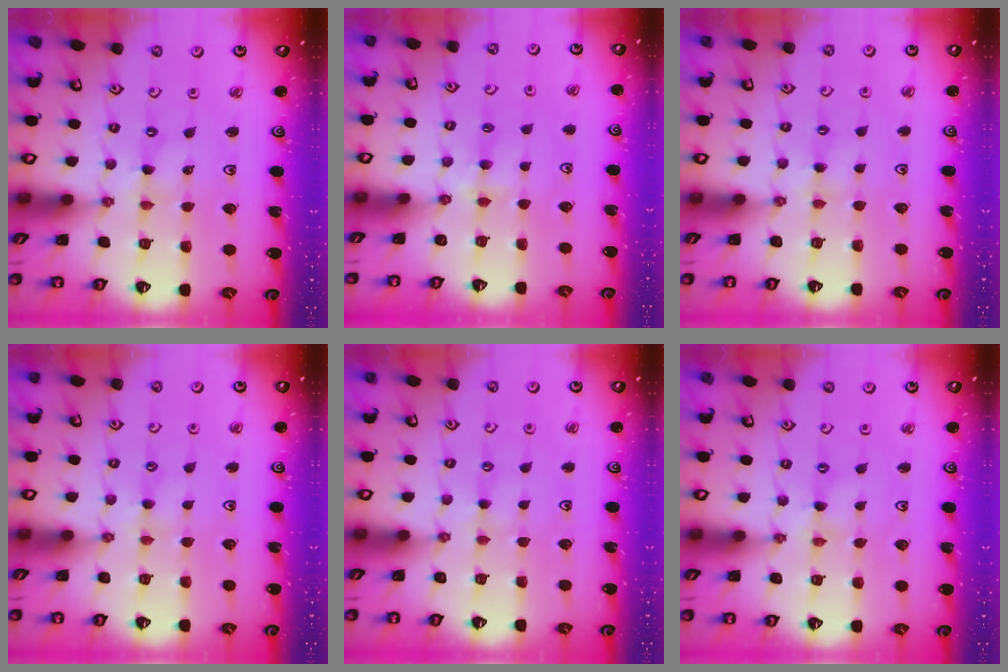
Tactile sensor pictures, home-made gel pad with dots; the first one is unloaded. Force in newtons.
{"total": 3.9, "press": 3.9, "slide": 0.6}
{"total": 2.7, "press": 2.7, "slide": 0.4}
{"total": 2.8, "press": 2.7, "slide": 0.4}
{"total": 1.2, "press": 1.1, "slide": 0.3}
{"total": 0.0}